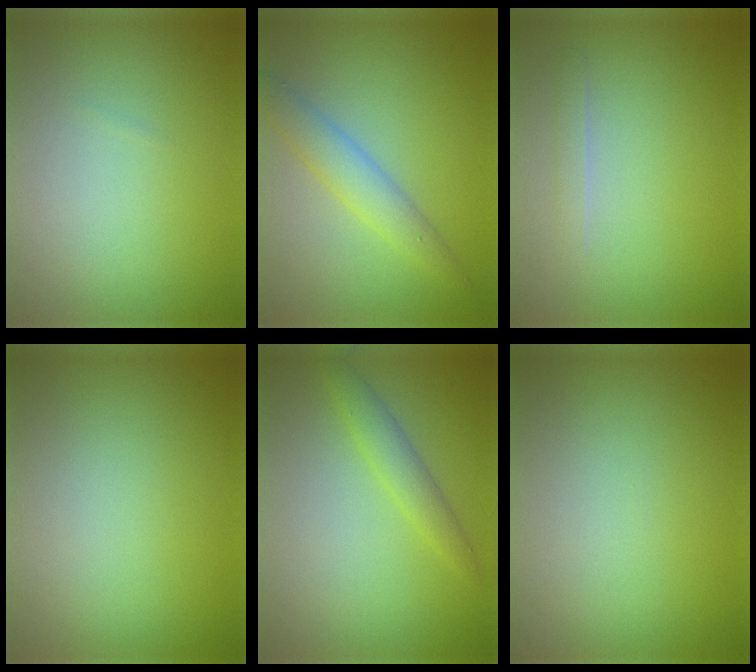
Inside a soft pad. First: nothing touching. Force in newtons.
{"total": 3.1, "press": 3.1, "slide": 0.1}
{"total": 0.9, "press": 0.8, "slide": 0.1}
{"total": 0.0}
{"total": 2.0, "press": 2.0, "slide": 0.1}
{"total": 0.0}